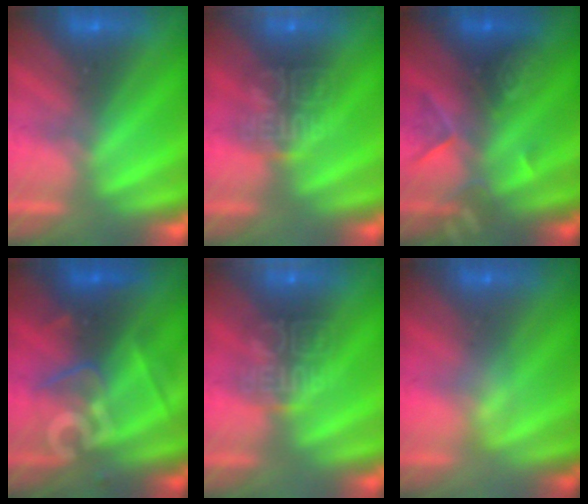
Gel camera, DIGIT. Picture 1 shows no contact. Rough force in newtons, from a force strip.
{"total": 6.3}
{"total": 2.4}
{"total": 2.6}
{"total": 6.3}
{"total": 2.4}